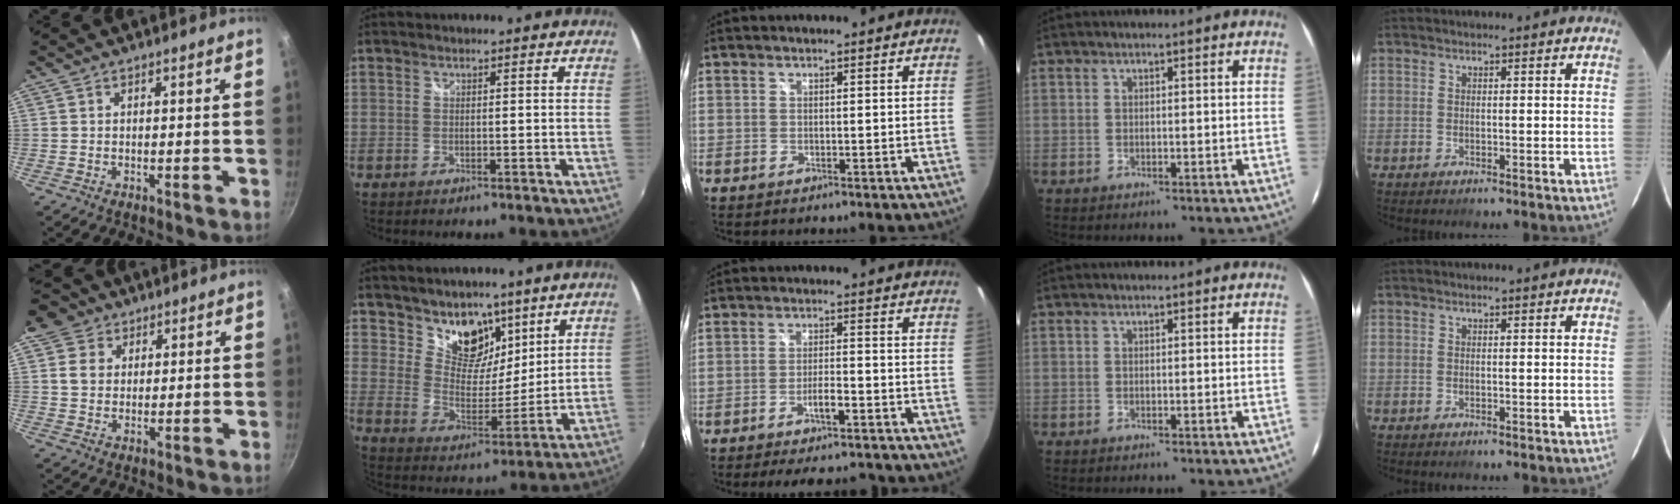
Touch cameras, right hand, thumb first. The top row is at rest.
{"thumb": {"total": 7.1, "force": [3.1, 5.9, 2.6], "torque": [-0.012, 0.002, 0.047]}, "index": {"total": 11.7, "force": [8.1, 7.1, 4.5], "torque": [-0.074, -0.006, 0.145]}, "middle": {"total": 9.8, "force": [-8.7, 1.8, 4.2], "torque": [-0.091, 0.000, -0.121]}}